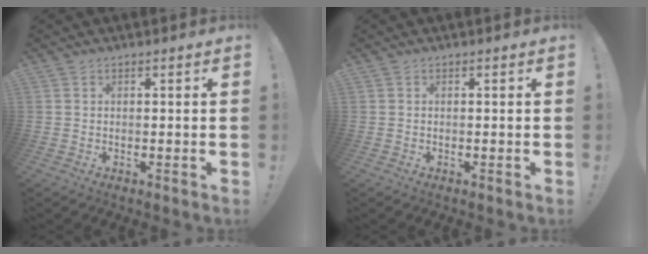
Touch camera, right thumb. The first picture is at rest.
{"total": 0.0}